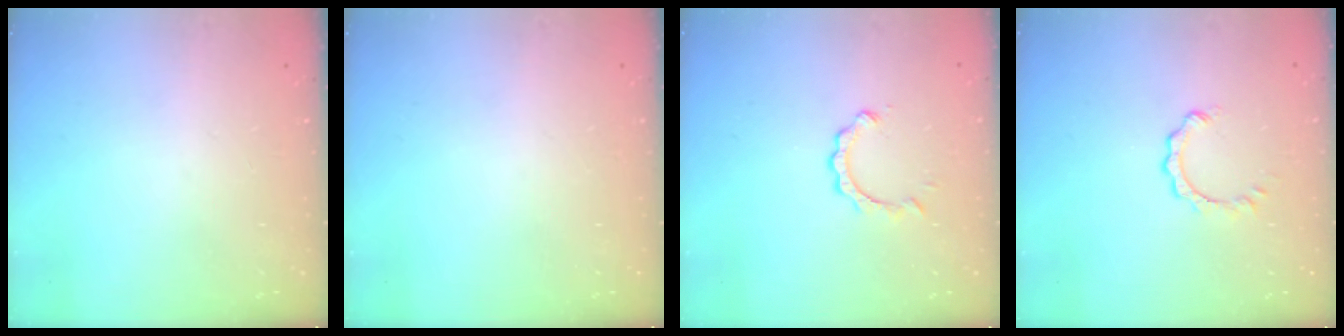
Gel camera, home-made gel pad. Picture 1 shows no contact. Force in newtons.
{"total": 0.0}
{"total": 2.7, "press": 2.6, "slide": 0.3}
{"total": 1.3, "press": 1.2, "slide": 0.2}